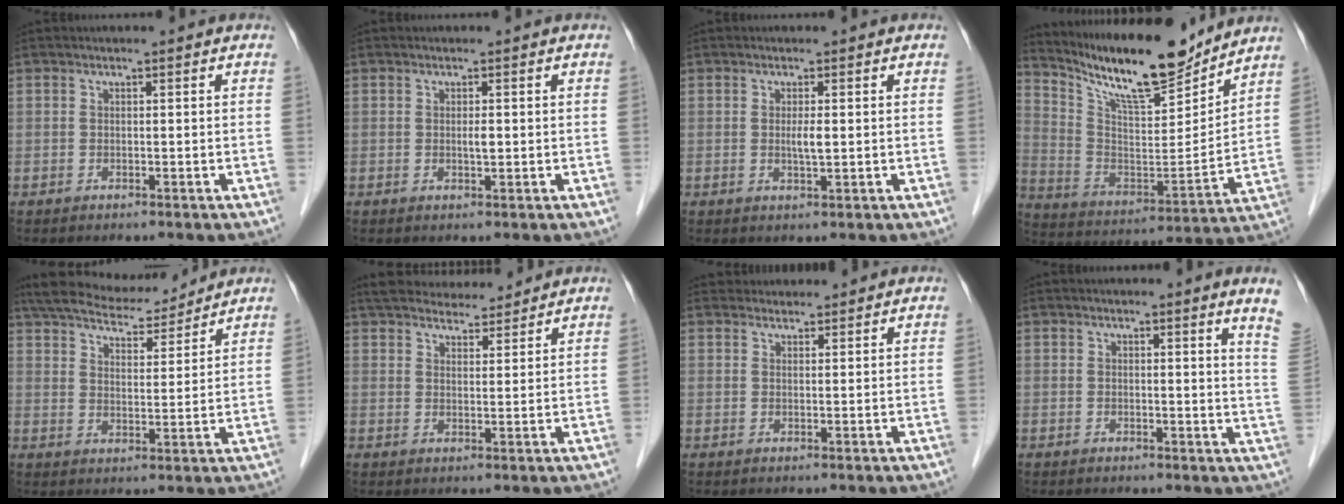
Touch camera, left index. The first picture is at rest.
{"total": 1.0, "force": [0.1, 0.3, 1.0], "torque": [-0.016, -0.001, 0.001]}
{"total": 1.8, "force": [0.2, 0.2, 1.8], "torque": [-0.034, -0.002, 0.003]}
{"total": 17.3, "force": [15.1, 2.4, 8.0], "torque": [-0.151, -0.016, 0.263]}
{"total": 13.5, "force": [12.2, 2.7, 5.1], "torque": [-0.088, 0.024, 0.194]}
{"total": 11.9, "force": [11.0, 2.5, 3.6], "torque": [-0.051, 0.023, 0.167]}
{"total": 3.5, "force": [3.3, 0.9, -0.2], "torque": [0.003, 0.025, 0.049]}
{"total": 4.3, "force": [3.4, -1.1, 2.3], "torque": [-0.031, -0.029, 0.019]}